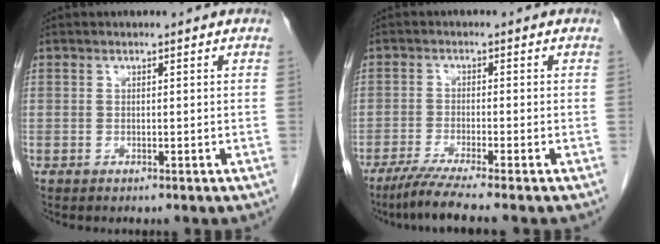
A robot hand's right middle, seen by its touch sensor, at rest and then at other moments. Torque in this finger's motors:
{"motor_torque": [0.76, -0.38, 0.07, 0.06]}